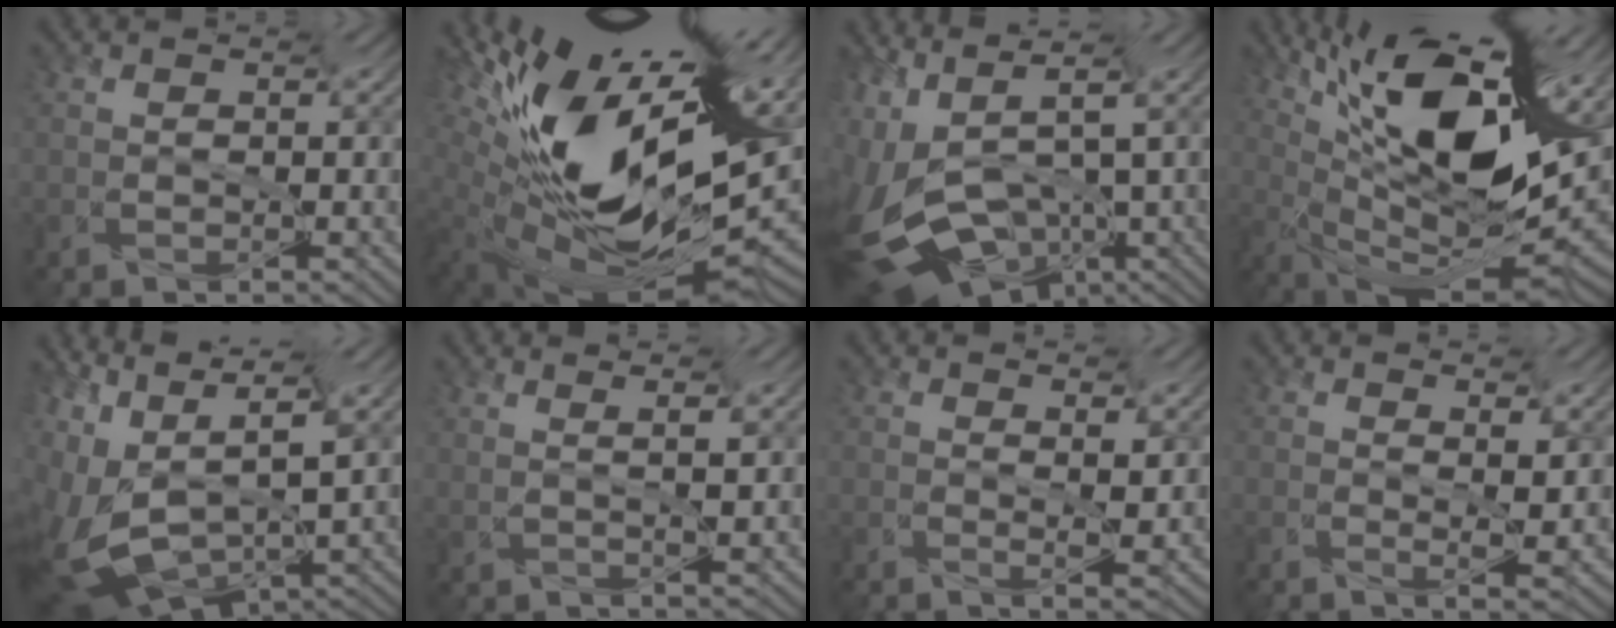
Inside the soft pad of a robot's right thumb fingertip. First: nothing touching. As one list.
[{"total": 16.2, "force": [2.5, 7.6, 14.0], "torque": [-0.240, 0.003, 0.051]}, {"total": 14.6, "force": [-4.8, 8.1, 11.1], "torque": [-0.252, 0.002, -0.050]}, {"total": 14.1, "force": [5.3, 2.5, 12.9], "torque": [-0.212, 0.013, 0.095]}, {"total": 12.2, "force": [-0.8, 5.9, 10.6], "torque": [-0.220, 0.004, 0.022]}, {"total": 2.6, "force": [2.3, -0.7, 1.0], "torque": [-0.004, -0.002, 0.043]}, {"total": 1.8, "force": [0.3, 0.4, 1.7], "torque": [-0.038, -0.008, 0.000]}, {"total": 2.5, "force": [0.3, 0.8, 2.3], "torque": [-0.048, -0.008, -0.002]}]